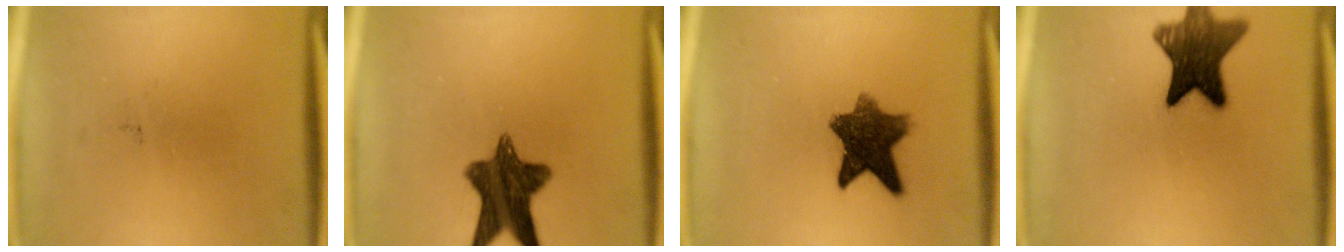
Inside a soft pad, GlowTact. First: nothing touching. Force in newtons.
{"total": 11.4}
{"total": 9.5}
{"total": 11.8}